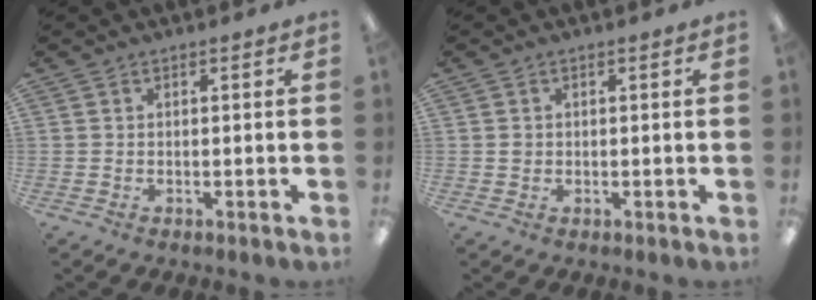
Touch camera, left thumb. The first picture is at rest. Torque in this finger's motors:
{"motor_torque": [-0.22, 0.21, 0.12, -0.13, 0.00]}